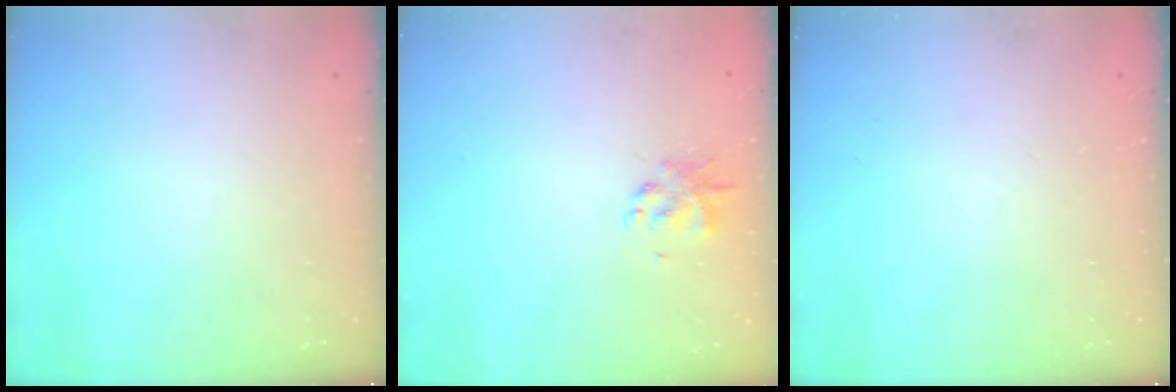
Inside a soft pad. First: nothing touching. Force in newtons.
{"total": 1.9, "press": 1.9, "slide": 0.4}
{"total": 0.0}